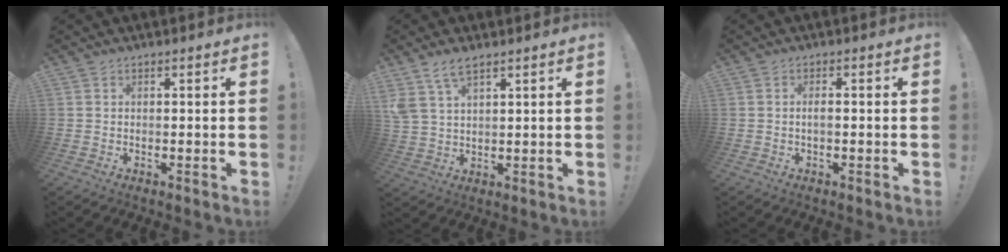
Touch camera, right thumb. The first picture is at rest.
{"total": 6.4, "force": [4.4, 2.8, 3.6], "torque": [-0.063, -0.015, 0.084]}
{"total": 1.5, "force": [-0.1, 0.3, 1.5], "torque": [-0.028, 0.003, -0.003]}